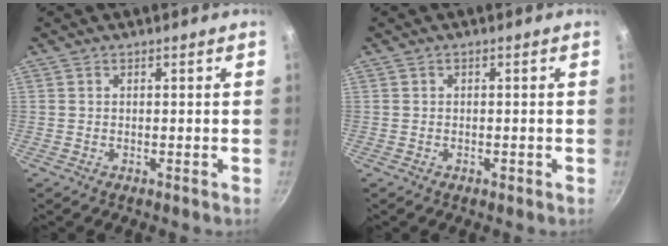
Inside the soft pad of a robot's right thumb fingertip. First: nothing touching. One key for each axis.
{"total": 0.7, "fx": -0.3, "fy": 0.5, "fz": 0.4, "tx": -0.002, "ty": 0.001, "tz": -0.005}